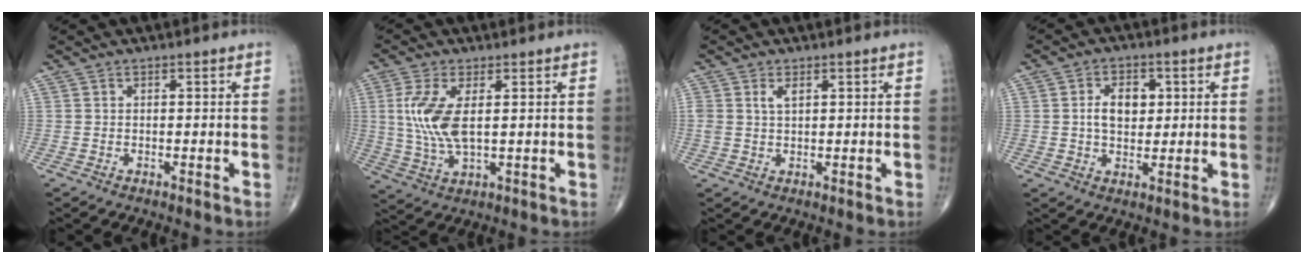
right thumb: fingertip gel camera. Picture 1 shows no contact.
{"total": 9.2, "force": [1.4, 3.7, 8.3], "torque": [-0.193, -0.008, 0.035]}
{"total": 2.1, "force": [1.0, 1.0, 1.6], "torque": [-0.033, 0.003, 0.023]}
{"total": 6.5, "force": [1.1, 4.3, 4.8], "torque": [-0.057, -0.001, 0.015]}